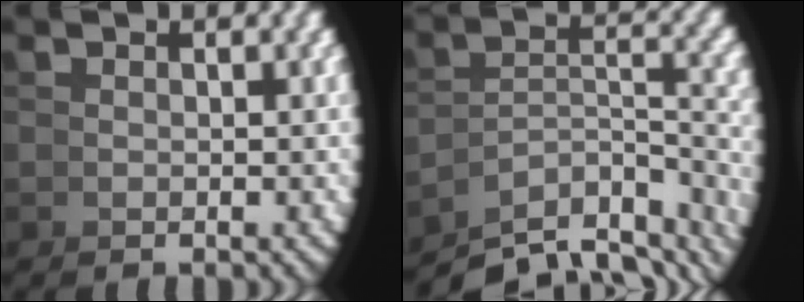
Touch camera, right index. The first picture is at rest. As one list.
[{"total": 8.9, "force": [-6.0, 3.9, 5.3], "torque": [-0.083, -0.034, -0.076]}]